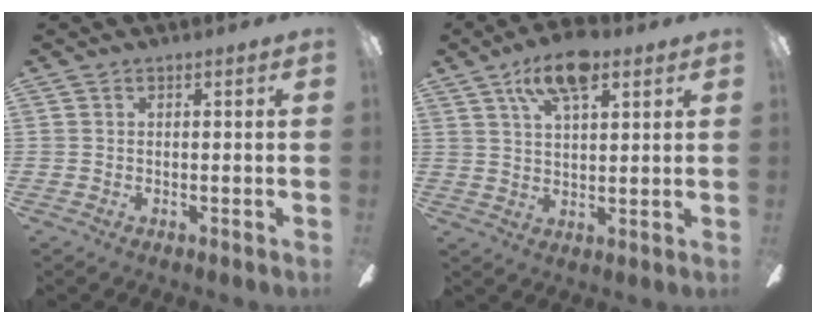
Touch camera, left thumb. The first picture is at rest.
{"total": 11.1, "force": [6.6, 4.5, 7.6], "torque": [-0.123, -0.019, 0.115]}